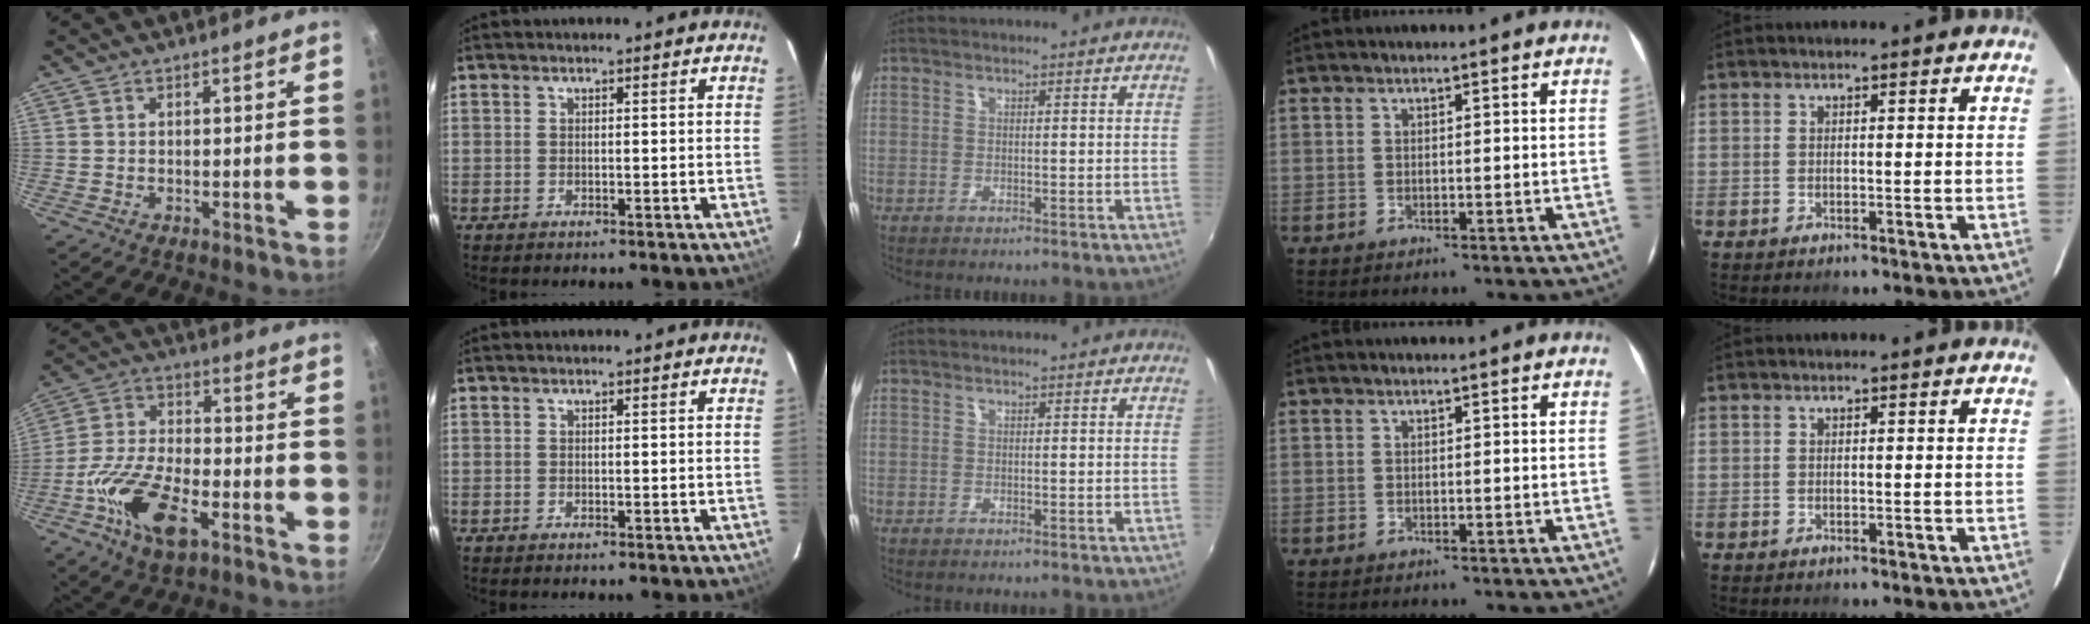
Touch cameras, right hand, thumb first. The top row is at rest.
{"thumb": {"total": 14.6, "force": [-5.9, 6.9, 11.5], "torque": [-0.217, 0.027, -0.119]}}